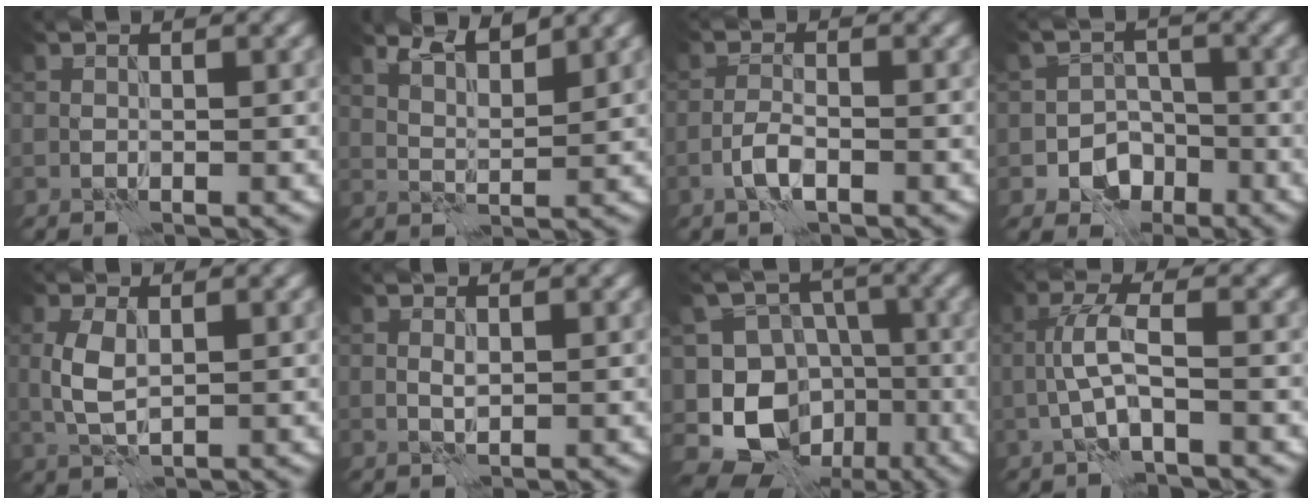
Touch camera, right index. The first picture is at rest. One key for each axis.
{"total": 4.0, "fx": 3.1, "fy": 0.9, "fz": 2.3, "tx": -0.037, "ty": 0.004, "tz": 0.049}
{"total": 2.2, "fx": -1.2, "fy": 0.7, "fz": 1.7, "tx": -0.036, "ty": 0.004, "tz": -0.027}
{"total": 4.2, "fx": -2.1, "fy": 3.2, "fz": 1.7, "tx": -0.016, "ty": 0.000, "tz": -0.039}
{"total": 3.1, "fx": 0.4, "fy": 1.6, "fz": 2.6, "tx": -0.061, "ty": 0.002, "tz": 0.011}
{"total": 0.8, "fx": 0.3, "fy": 0.2, "fz": 0.7, "tx": -0.014, "ty": 0.000, "tz": 0.005}
{"total": 11.0, "fx": -4.2, "fy": 9.4, "fz": 4.0, "tx": -0.062, "ty": -0.003, "tz": -0.080}
{"total": 3.4, "fx": -0.9, "fy": 0.7, "fz": 3.2, "tx": -0.069, "ty": 0.012, "tz": -0.024}